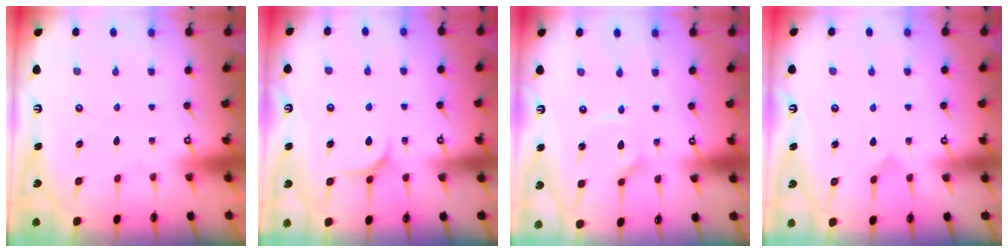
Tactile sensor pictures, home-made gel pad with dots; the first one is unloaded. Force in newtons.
{"total": 6.8, "press": 6.7, "slide": 0.5}
{"total": 3.8, "press": 3.8, "slide": 0.1}
{"total": 2.5, "press": 2.5, "slide": 0.2}